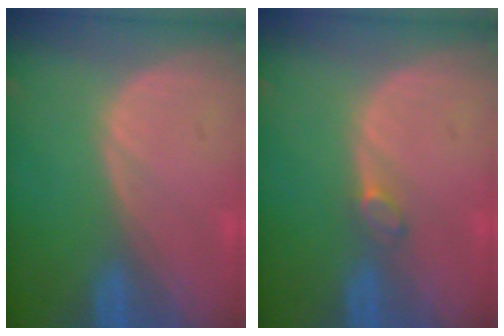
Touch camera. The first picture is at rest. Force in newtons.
{"total": 1.4, "press": 1.4, "slide": 0.2}